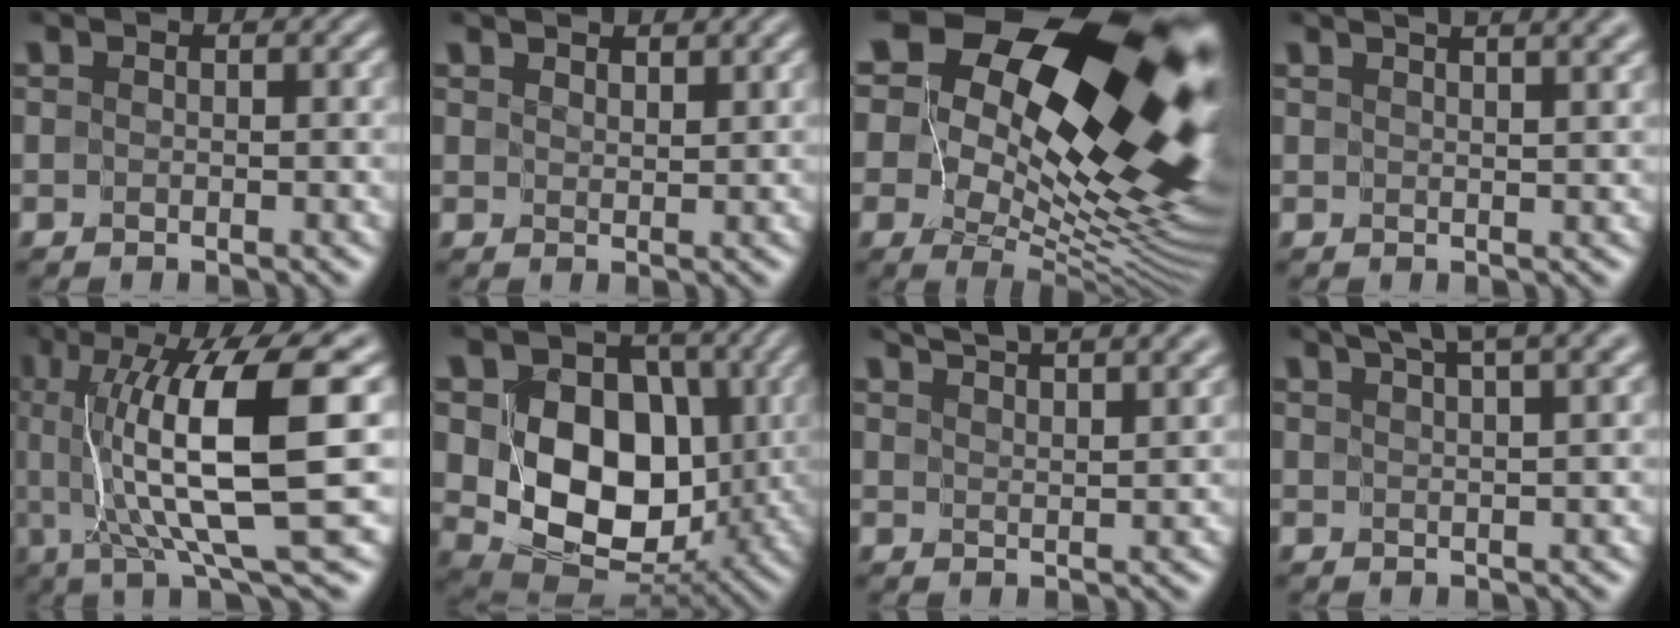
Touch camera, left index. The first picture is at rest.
{"total": 2.1, "force": [2.0, 0.3, 0.4], "torque": [0.002, -0.003, 0.035]}
{"total": 22.6, "force": [7.9, 12.4, 17.2], "torque": [-0.271, 0.039, 0.134]}
{"total": 7.6, "force": [5.2, 3.0, 4.8], "torque": [-0.013, 0.040, 0.033]}
{"total": 11.7, "force": [1.8, 2.4, 11.3], "torque": [-0.168, 0.006, 0.035]}
{"total": 11.5, "force": [1.5, 8.7, 7.3], "torque": [-0.122, -0.006, 0.024]}
{"total": 7.7, "force": [6.3, 2.0, 4.0], "torque": [-0.024, 0.033, 0.053]}
{"total": 7.6, "force": [5.6, 2.1, 4.7], "torque": [-0.038, 0.040, 0.049]}